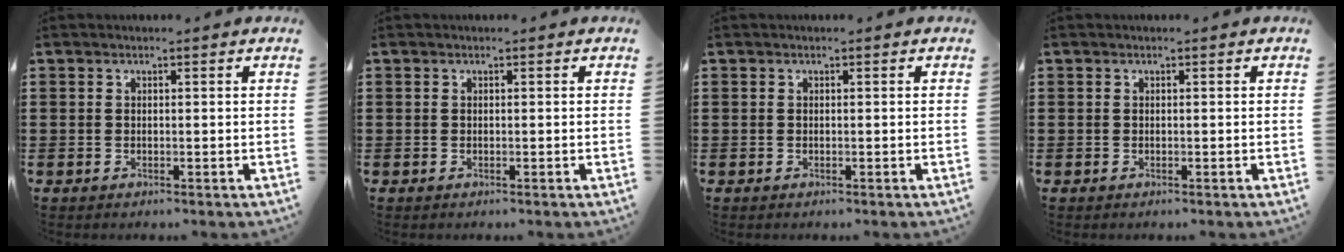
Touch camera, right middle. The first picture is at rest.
{"total": 0.0}
{"total": 0.0}
{"total": 0.0}